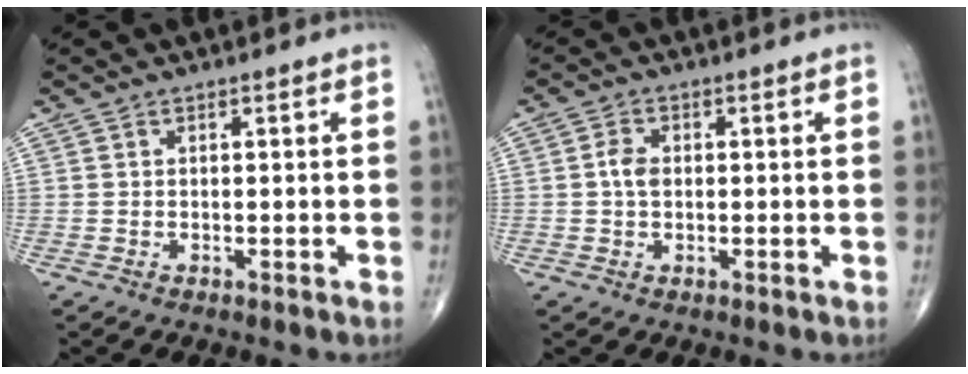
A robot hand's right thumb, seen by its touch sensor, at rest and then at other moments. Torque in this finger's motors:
{"motor_torque": [0.65, 1.26, 0.78, -0.13, 0.00]}